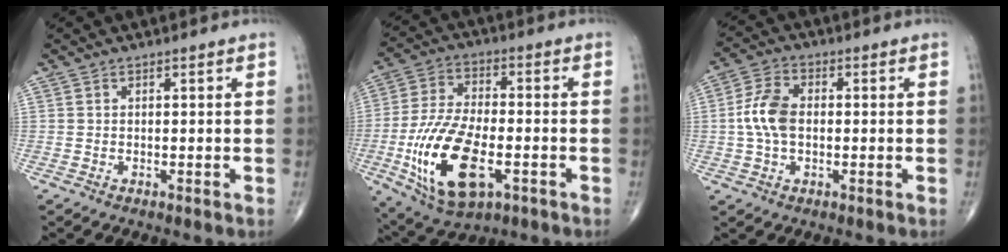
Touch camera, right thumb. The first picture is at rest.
{"total": 18.5, "force": [-5.4, 9.0, 15.2], "torque": [-0.298, 0.009, -0.088]}
{"total": 7.7, "force": [-0.1, 4.8, 6.0], "torque": [-0.125, 0.016, -0.008]}